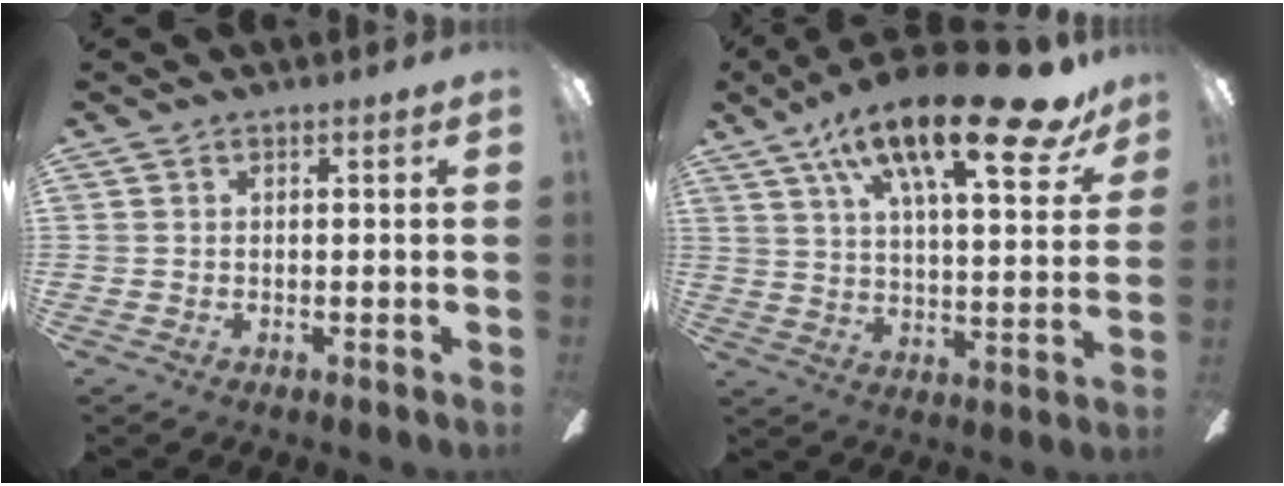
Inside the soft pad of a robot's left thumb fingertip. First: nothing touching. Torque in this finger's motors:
{"motor_torque": [0.40, 0.51, 1.65, -1.12, 0.17]}